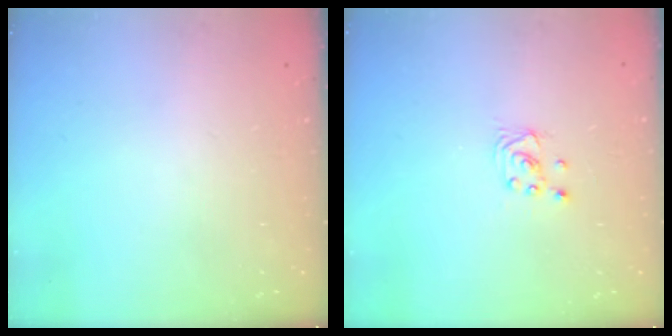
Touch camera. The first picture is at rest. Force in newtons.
{"total": 1.6, "press": 1.6, "slide": 0.0}